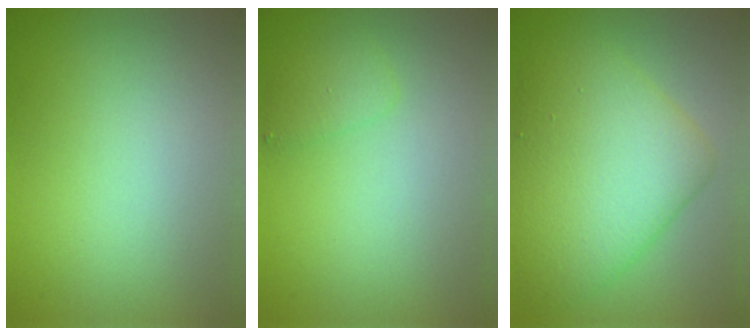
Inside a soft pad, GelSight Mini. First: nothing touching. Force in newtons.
{"total": 1.4, "press": 1.4, "slide": 0.1}
{"total": 8.4, "press": 8.4, "slide": 0.3}